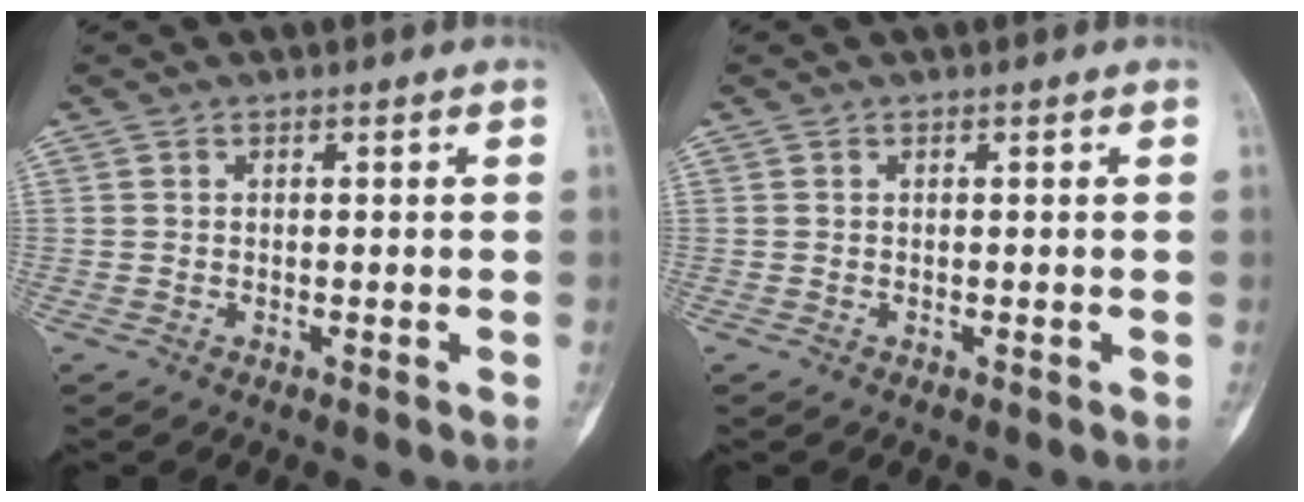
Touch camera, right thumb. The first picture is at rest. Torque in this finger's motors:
{"motor_torque": [0.12, -0.12, 0.04, -0.04, 0.00]}